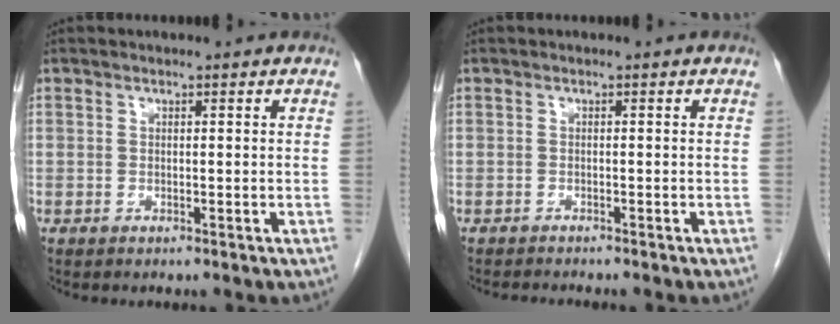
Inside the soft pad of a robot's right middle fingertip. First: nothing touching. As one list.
[{"total": 2.6, "force": [-2.5, 0.1, 0.8], "torque": [-0.010, -0.005, -0.035]}]